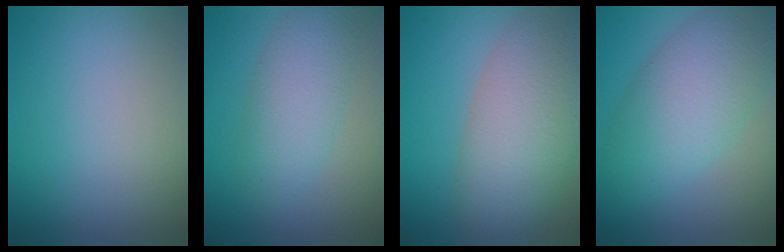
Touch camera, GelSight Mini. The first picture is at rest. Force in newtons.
{"total": 4.0, "press": 4.0, "slide": 0.1}
{"total": 8.3, "press": 8.3, "slide": 0.3}
{"total": 6.8, "press": 6.8, "slide": 0.1}